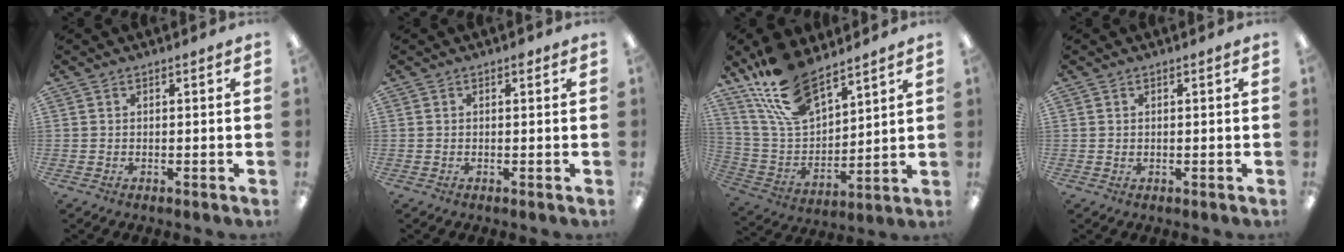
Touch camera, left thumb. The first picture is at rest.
{"total": 1.2, "force": [0.8, 0.5, 0.8], "torque": [-0.002, -0.003, 0.009]}
{"total": 17.4, "force": [13.2, 7.3, 8.6], "torque": [-0.185, -0.068, 0.244]}
{"total": 0.5, "force": [0.4, 0.3, 0.2], "torque": [-0.006, 0.002, 0.006]}